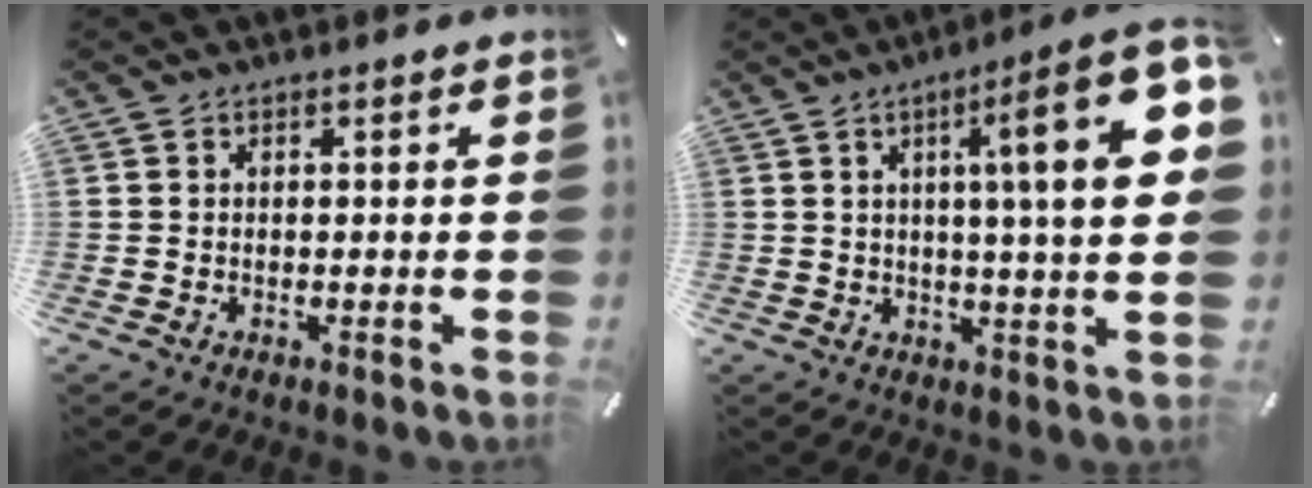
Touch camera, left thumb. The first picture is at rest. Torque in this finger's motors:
{"motor_torque": [2.24, 2.76, 1.54, -1.23, 0.37]}